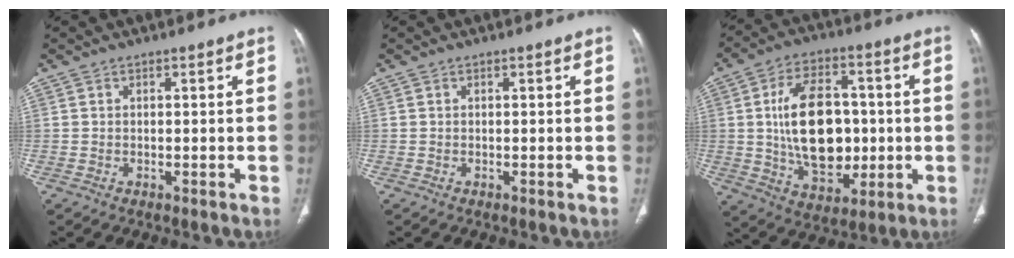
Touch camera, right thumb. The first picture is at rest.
{"total": 0.0}
{"total": 17.9, "force": [0.3, 11.4, 13.9], "torque": [-0.199, 0.005, 0.016]}